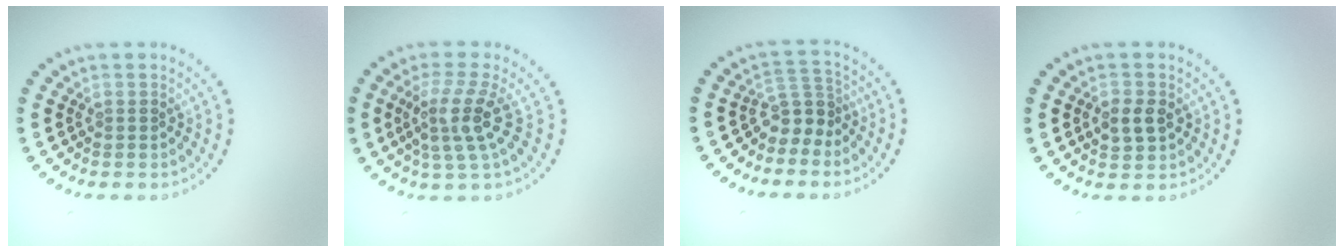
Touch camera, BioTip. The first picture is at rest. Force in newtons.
{"total": 3.9, "press": 2.8, "slide": 2.7}
{"total": 2.9, "press": 2.1, "slide": 2.1}
{"total": 2.5, "press": 2.5, "slide": 0.4}